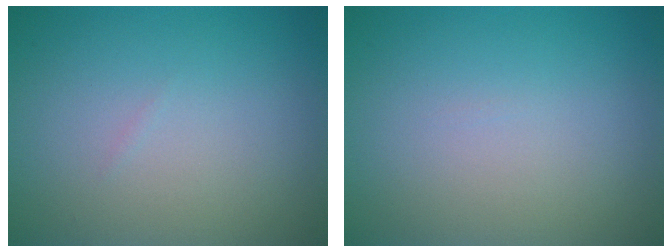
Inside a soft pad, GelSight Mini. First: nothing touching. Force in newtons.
{"total": 0.0}